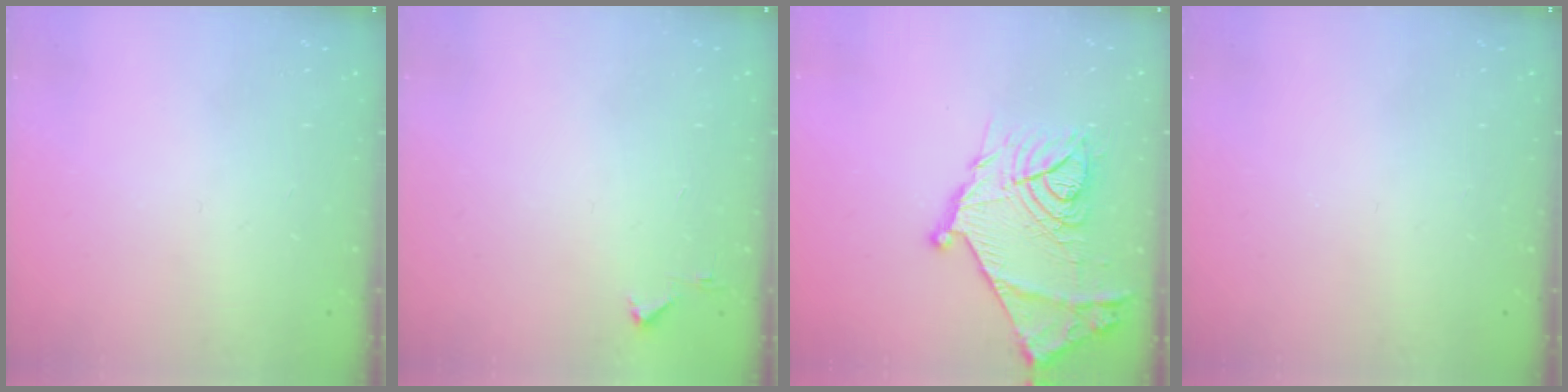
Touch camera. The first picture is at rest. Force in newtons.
{"total": 3.1, "press": 3.0, "slide": 0.3}
{"total": 23.5, "press": 23.5, "slide": 1.5}
{"total": 0.0}